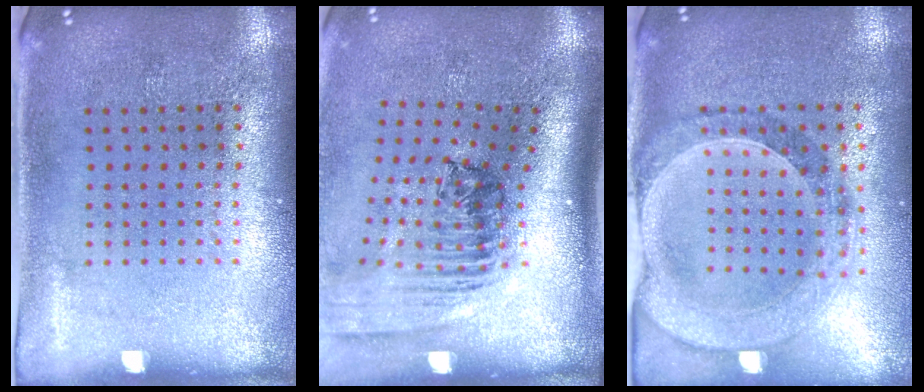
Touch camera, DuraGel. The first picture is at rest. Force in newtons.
{"total": 2.5, "press": 1.8, "slide": 1.8}
{"total": 1.4, "press": 1.4, "slide": 0.2}